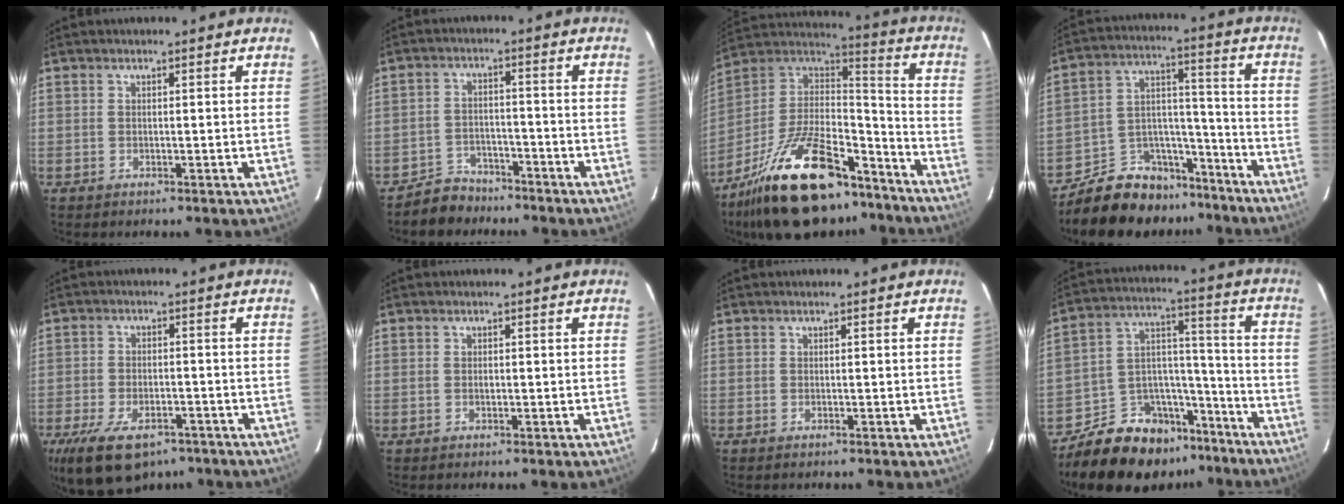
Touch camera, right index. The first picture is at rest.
{"total": 5.7, "force": [-4.8, 3.0, 0.2], "torque": [-0.022, 0.016, -0.080]}
{"total": 29.7, "force": [-20.5, 12.3, 17.6], "torque": [-0.335, 0.001, -0.316]}
{"total": 15.0, "force": [-12.2, 8.0, 3.8], "torque": [-0.077, 0.062, -0.179]}
{"total": 15.2, "force": [-9.8, 7.6, 8.7], "torque": [-0.197, -0.026, -0.156]}
{"total": 0.7, "force": [-0.1, 0.5, 0.5], "torque": [-0.007, 0.002, -0.002]}
{"total": 0.0}
{"total": 18.0, "force": [-13.6, 9.7, 6.6], "torque": [-0.134, 0.061, -0.197]}